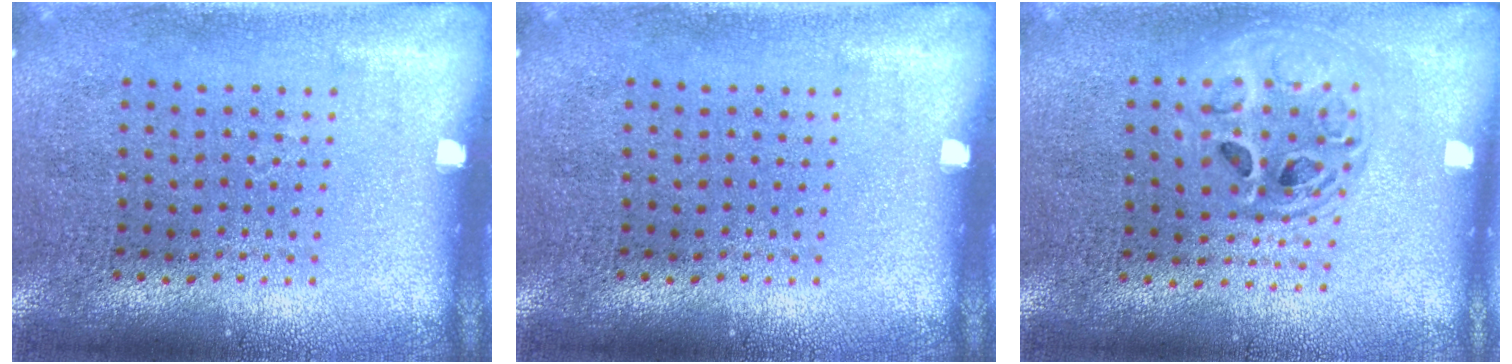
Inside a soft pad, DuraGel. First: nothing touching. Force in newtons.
{"total": 0.0}
{"total": 1.5, "press": 1.2, "slide": 0.8}